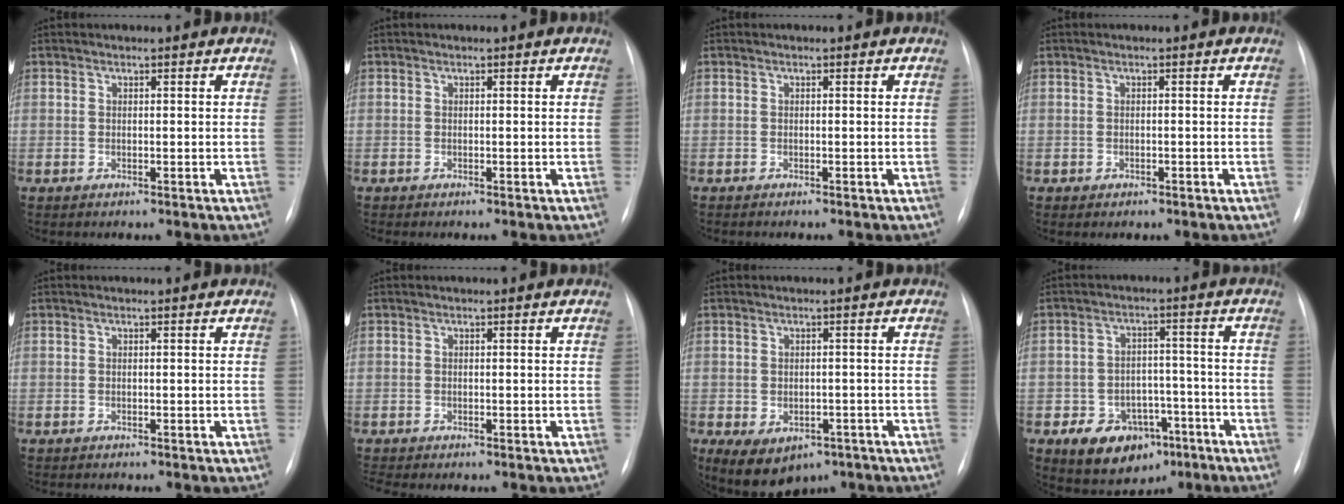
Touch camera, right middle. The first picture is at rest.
{"total": 0.0}
{"total": 0.6, "force": [-0.6, 0.0, 0.2], "torque": [-0.006, -0.002, -0.010]}
{"total": 0.6, "force": [-0.4, 0.4, 0.2], "torque": [-0.009, -0.002, -0.002]}
{"total": 1.0, "force": [-0.9, 0.1, 0.4], "torque": [-0.010, -0.005, -0.010]}
{"total": 1.0, "force": [-1.0, -0.1, 0.3], "torque": [-0.007, -0.007, -0.014]}
{"total": 9.2, "force": [-5.3, 6.0, 4.5], "torque": [-0.075, 0.010, -0.068]}
{"total": 9.9, "force": [-5.2, 7.0, 4.6], "torque": [-0.075, 0.018, -0.067]}